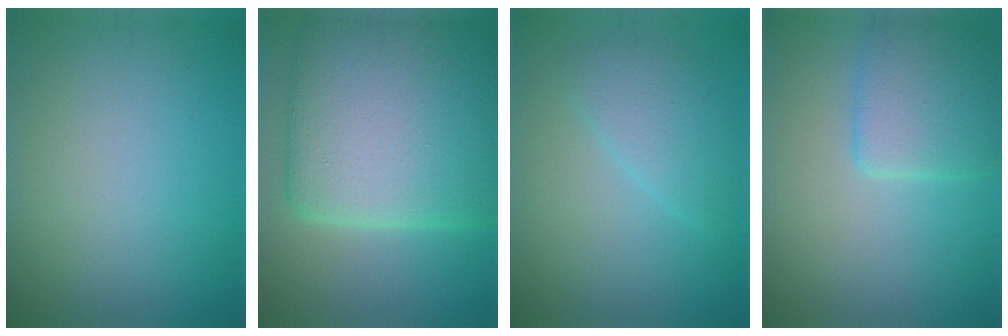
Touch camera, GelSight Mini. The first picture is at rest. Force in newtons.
{"total": 15.4, "press": 15.4, "slide": 0.5}
{"total": 3.0, "press": 3.0, "slide": 0.1}
{"total": 4.1, "press": 4.1, "slide": 0.0}